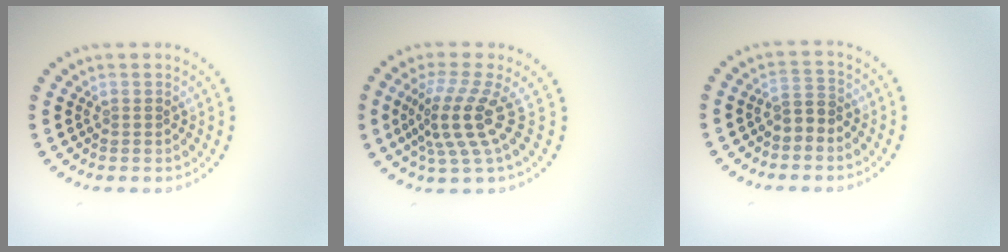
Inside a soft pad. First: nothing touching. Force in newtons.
{"total": 4.3, "press": 3.0, "slide": 3.1}
{"total": 1.9, "press": 1.6, "slide": 0.9}